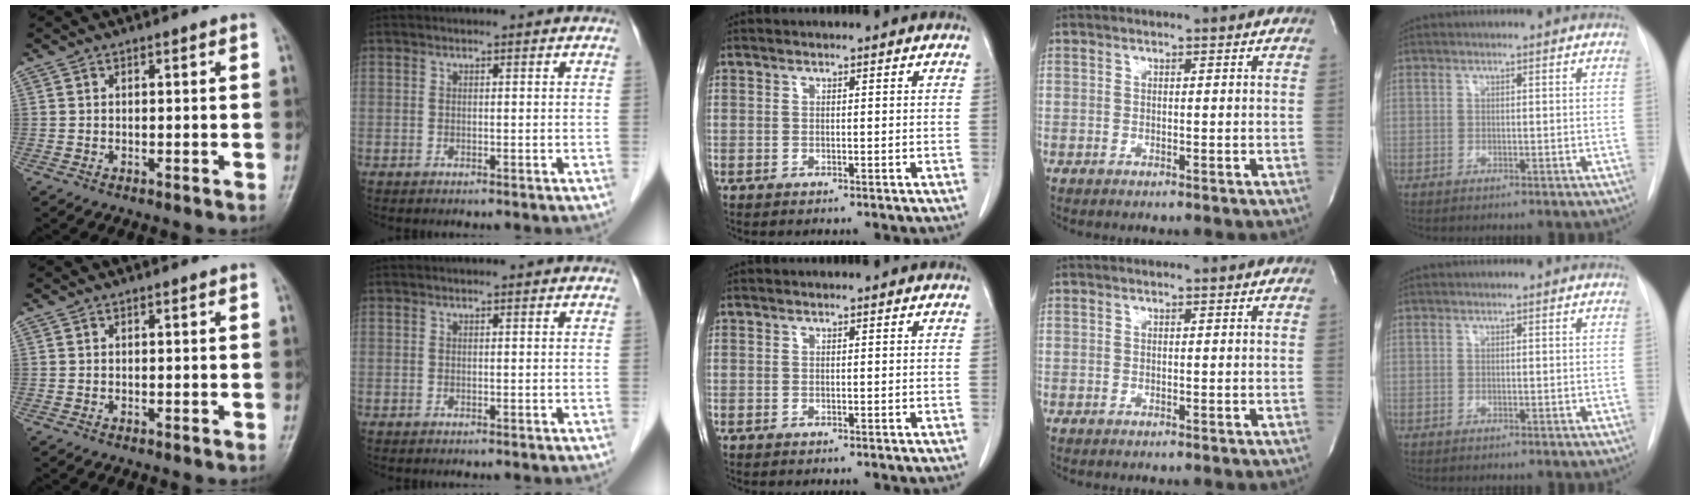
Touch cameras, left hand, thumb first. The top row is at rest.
{}